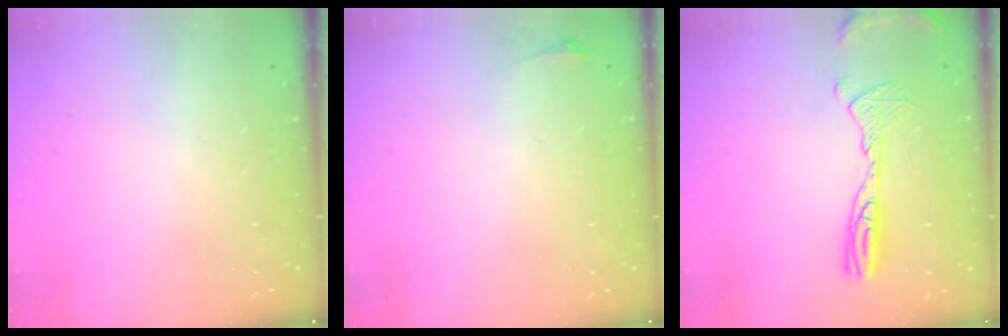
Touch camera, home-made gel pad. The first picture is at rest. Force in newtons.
{"total": 2.8, "press": 2.1, "slide": 1.9}
{"total": 14.6, "press": 12.8, "slide": 7.1}